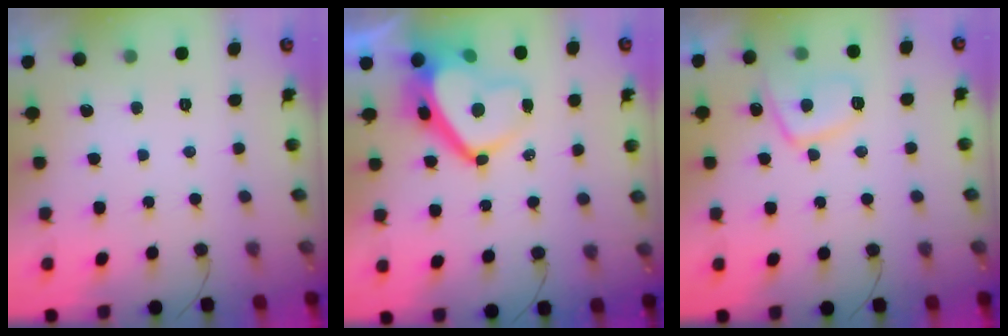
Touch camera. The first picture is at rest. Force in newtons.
{"total": 11.7, "press": 11.7, "slide": 1.3}
{"total": 8.8, "press": 8.7, "slide": 1.1}